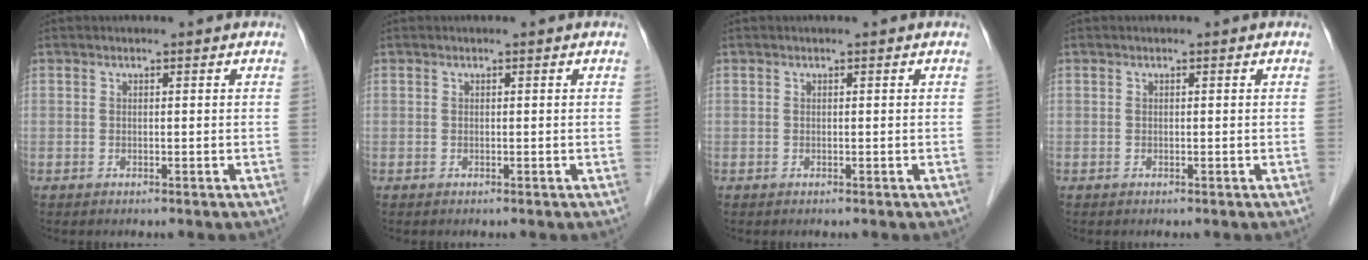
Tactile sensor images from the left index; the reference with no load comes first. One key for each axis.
{"total": 0.0}
{"total": 0.0}
{"total": 0.0}